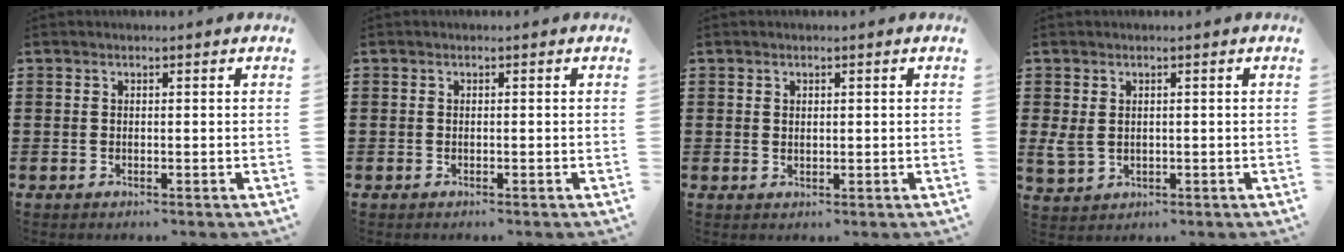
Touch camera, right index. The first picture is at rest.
{"total": 0.0}
{"total": 0.8, "force": [0.5, 0.6, 0.3], "torque": [-0.008, 0.004, 0.009]}
{"total": 2.4, "force": [0.7, 1.8, 1.4], "torque": [-0.040, 0.002, 0.010]}